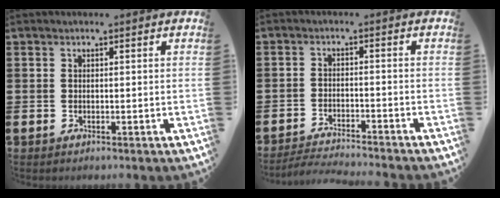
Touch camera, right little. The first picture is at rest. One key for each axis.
{"total": 2.7, "fx": -2.7, "fy": -0.2, "fz": 0.4, "tx": -0.007, "ty": 0.003, "tz": -0.057}